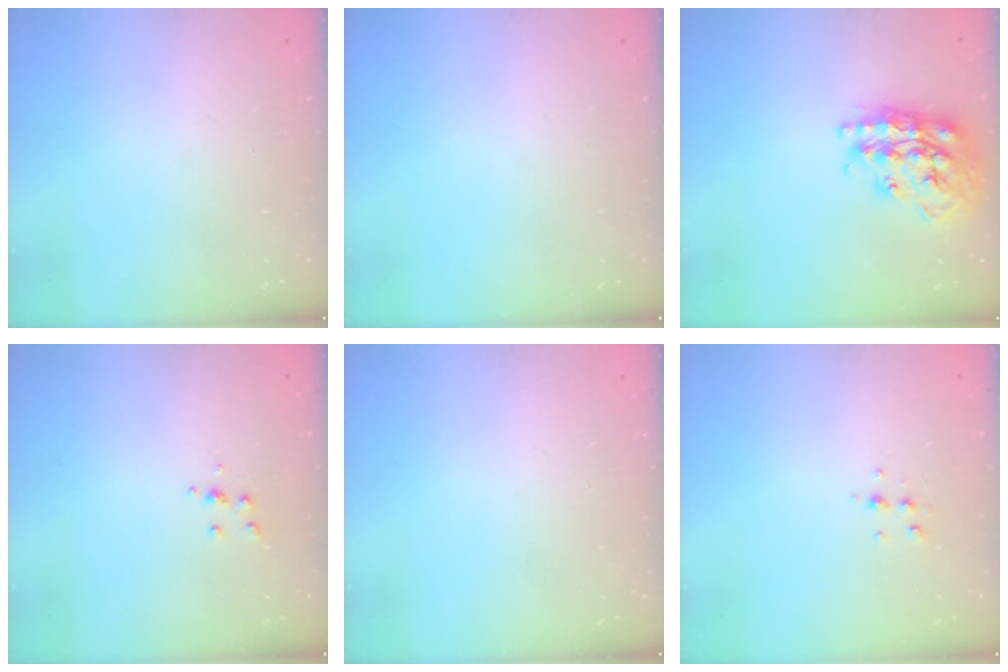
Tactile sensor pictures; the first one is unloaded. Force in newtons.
{"total": 0.0}
{"total": 20.8, "press": 20.8, "slide": 1.4}
{"total": 4.0, "press": 3.9, "slide": 0.9}
{"total": 0.0}
{"total": 4.7, "press": 4.4, "slide": 1.6}